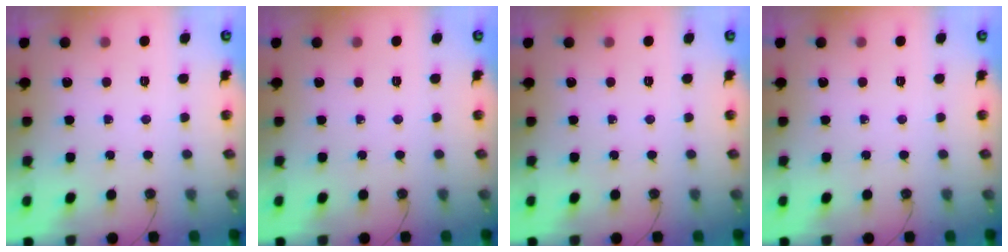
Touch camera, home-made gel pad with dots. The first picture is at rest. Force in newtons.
{"total": 0.0}
{"total": 0.0}
{"total": 0.0}